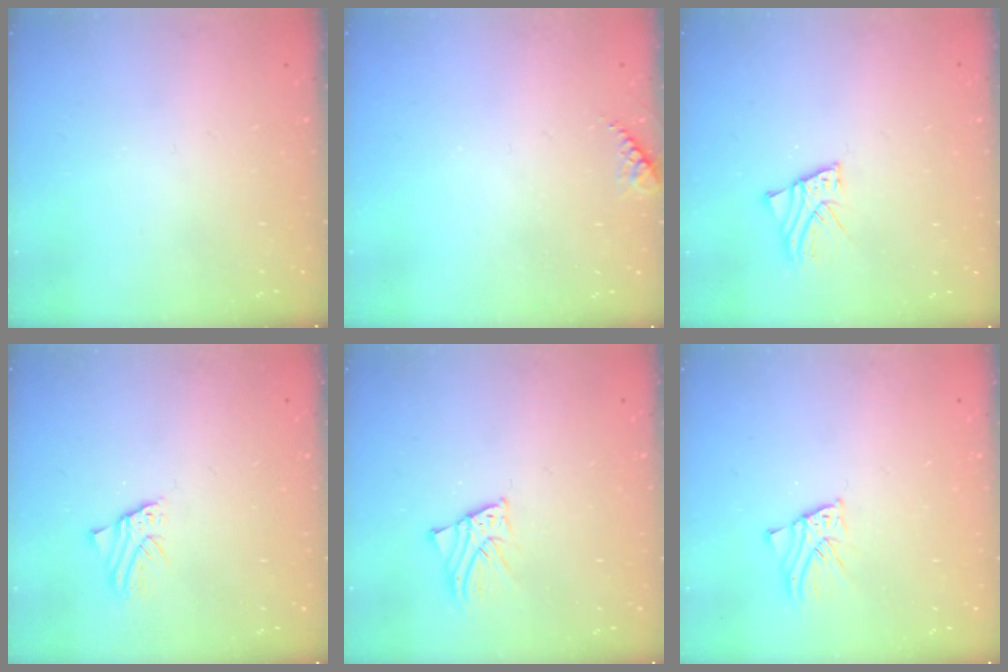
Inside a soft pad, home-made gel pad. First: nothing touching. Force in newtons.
{"total": 5.8, "press": 5.7, "slide": 0.7}
{"total": 2.4, "press": 2.4, "slide": 0.2}
{"total": 1.8, "press": 1.8, "slide": 0.2}
{"total": 2.3, "press": 2.3, "slide": 0.1}
{"total": 2.5, "press": 2.5, "slide": 0.2}